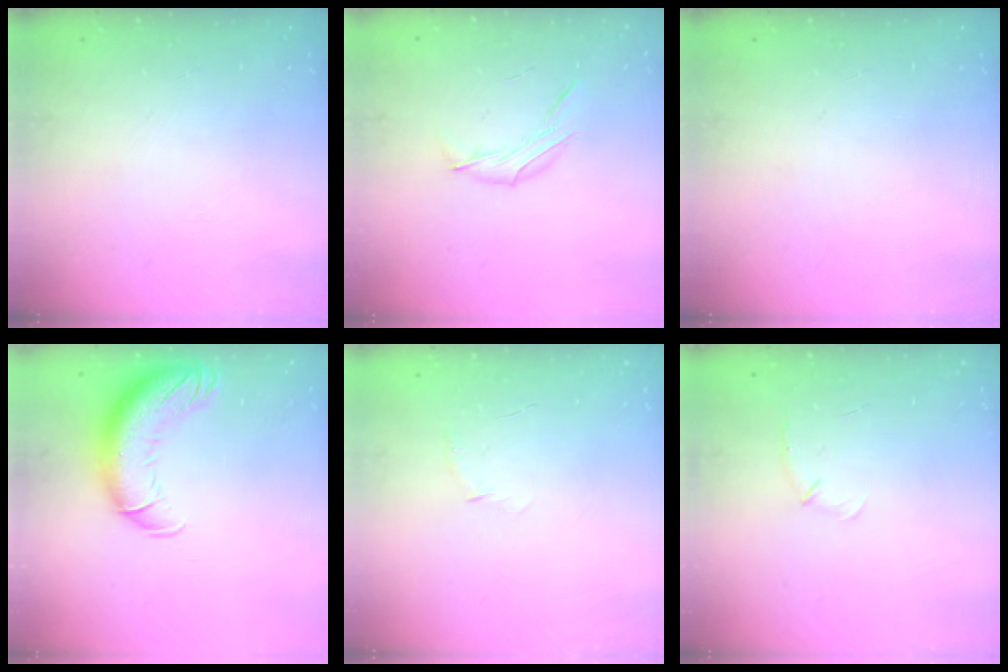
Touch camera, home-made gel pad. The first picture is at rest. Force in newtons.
{"total": 7.0, "press": 6.9, "slide": 1.4}
{"total": 0.0}
{"total": 14.0, "press": 13.6, "slide": 3.3}
{"total": 3.7, "press": 3.6, "slide": 1.0}
{"total": 4.1, "press": 4.0, "slide": 1.0}